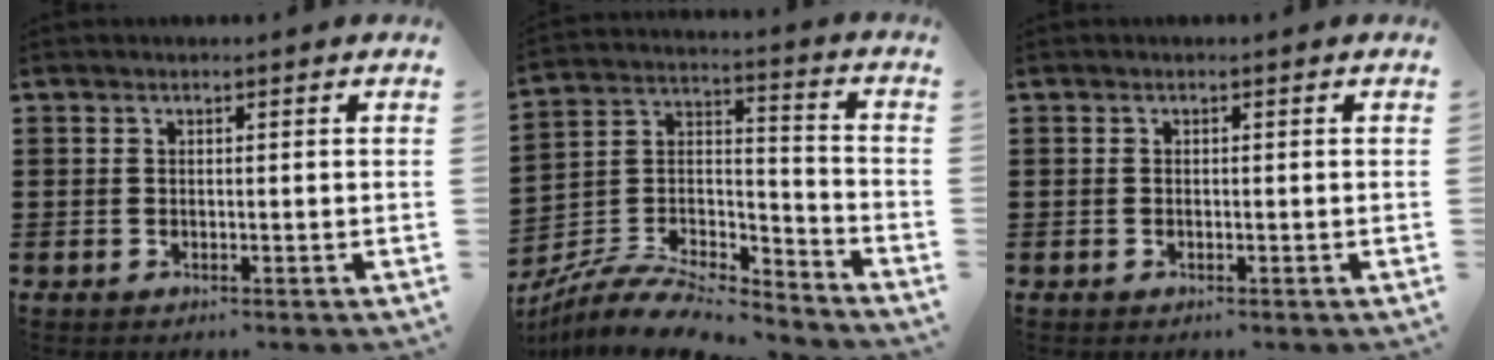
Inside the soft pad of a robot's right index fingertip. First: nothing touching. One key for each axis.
{"total": 8.0, "fx": -7.3, "fy": 2.0, "fz": 2.7, "tx": -0.059, "ty": 0.003, "tz": -0.145}
{"total": 0.0}